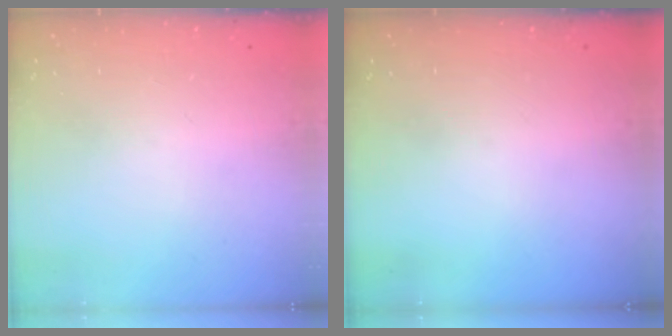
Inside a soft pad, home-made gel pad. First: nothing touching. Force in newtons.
{"total": 0.0}